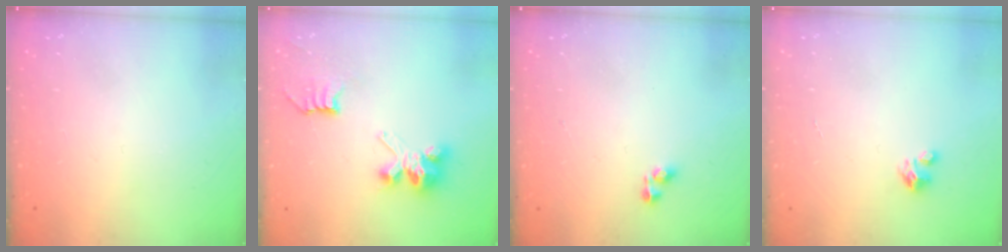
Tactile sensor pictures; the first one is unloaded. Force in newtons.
{"total": 6.6, "press": 6.6, "slide": 0.1}
{"total": 2.9, "press": 2.9, "slide": 0.4}
{"total": 3.6, "press": 3.5, "slide": 0.2}